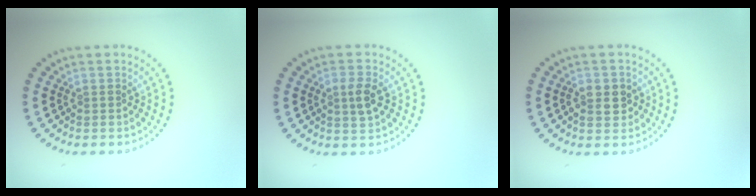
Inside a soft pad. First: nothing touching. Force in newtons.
{"total": 2.2, "press": 2.1, "slide": 0.3}
{"total": 2.5, "press": 2.5, "slide": 0.4}